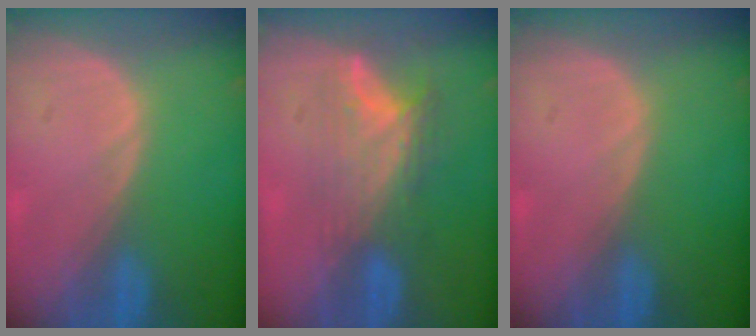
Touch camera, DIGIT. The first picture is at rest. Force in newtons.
{"total": 8.1, "press": 6.8, "slide": 4.5}
{"total": 0.0}